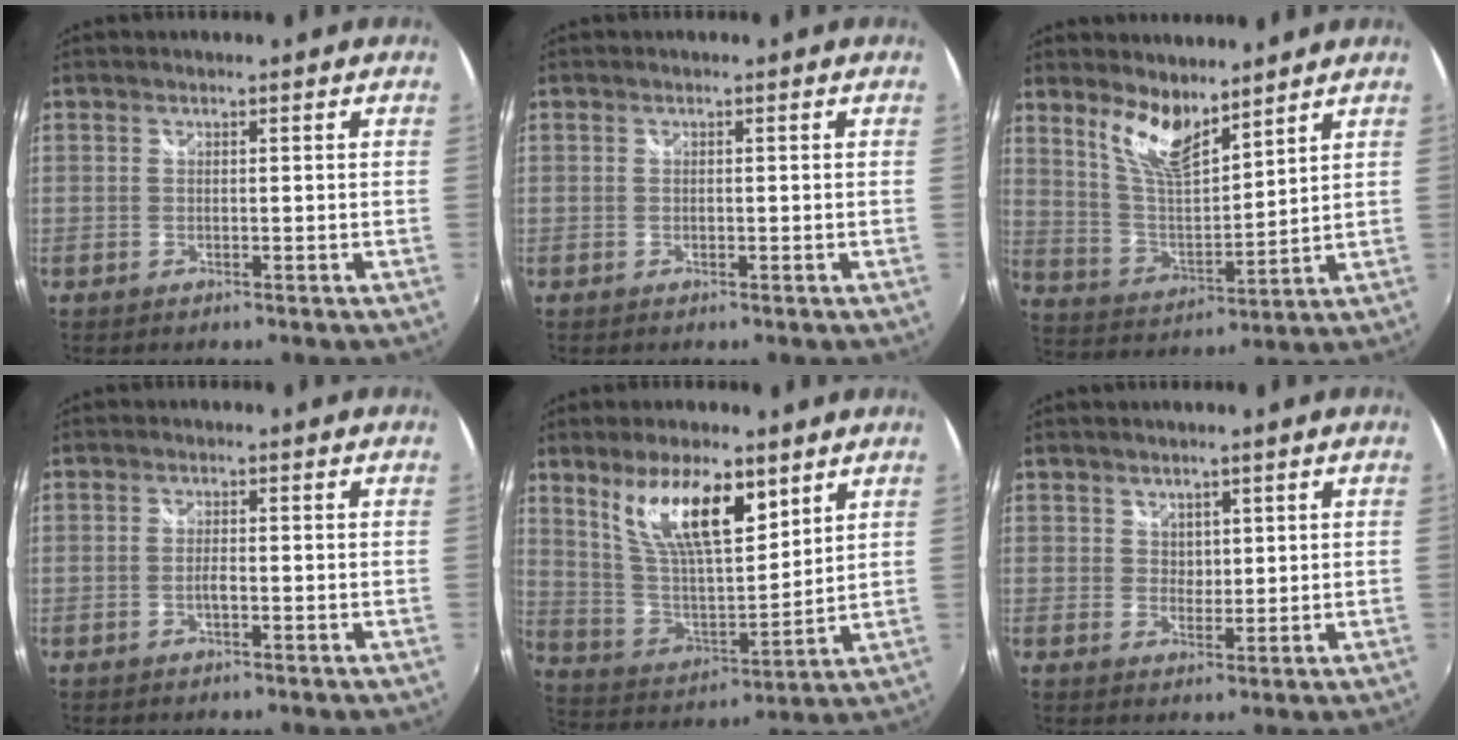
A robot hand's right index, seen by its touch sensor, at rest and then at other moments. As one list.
[{"total": 0.0}, {"total": 9.9, "force": [7.3, 2.9, 6.1], "torque": [-0.117, -0.005, 0.147]}, {"total": 1.4, "force": [-0.6, 0.2, 1.2], "torque": [-0.024, 0.000, -0.011]}, {"total": 15.5, "force": [8.9, 5.4, 11.5], "torque": [-0.207, -0.002, 0.175]}, {"total": 2.2, "force": [1.3, 1.8, 0.5], "torque": [-0.001, 0.002, 0.023]}]